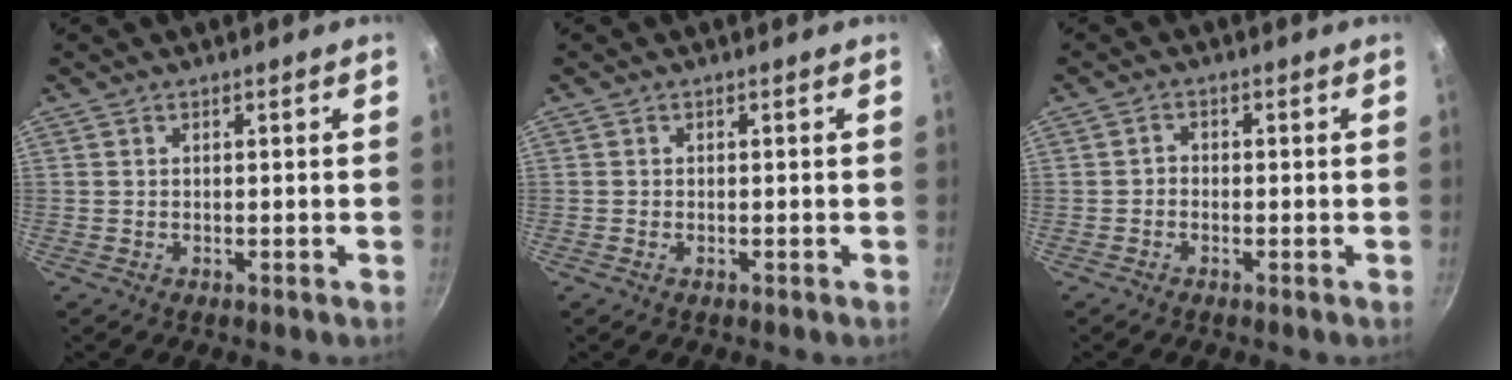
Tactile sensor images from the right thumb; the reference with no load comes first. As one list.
[{"total": 0.6, "force": [-0.3, 0.4, 0.4], "torque": [-0.009, 0.001, -0.008]}, {"total": 1.3, "force": [-0.6, 1.0, 0.6], "torque": [-0.010, 0.007, -0.016]}]